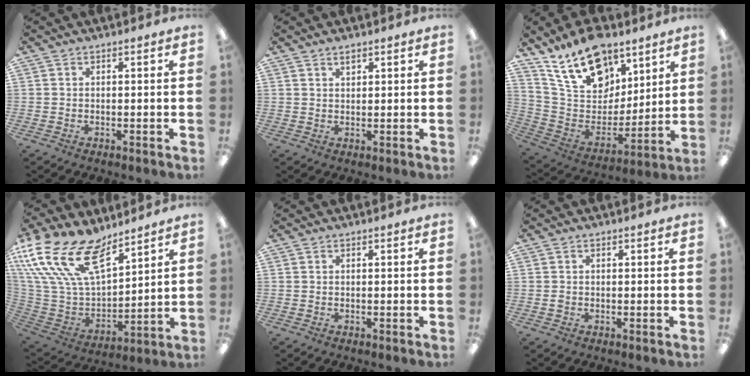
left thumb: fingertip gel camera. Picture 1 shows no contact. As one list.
[{"total": 1.7, "force": [1.5, 0.7, 0.7], "torque": [-0.007, -0.004, 0.025]}, {"total": 19.3, "force": [13.0, 11.0, 9.0], "torque": [-0.159, -0.068, 0.238]}, {"total": 22.4, "force": [14.3, 11.3, 13.0], "torque": [-0.290, -0.094, 0.261]}, {"total": 0.0}, {"total": 0.7, "force": [-0.1, 0.7, 0.3], "torque": [-0.006, 0.004, -0.004]}]